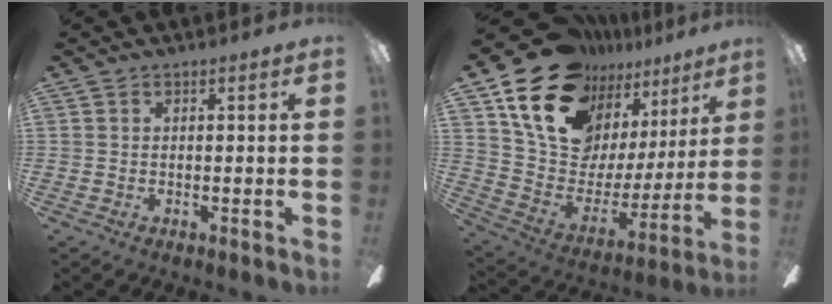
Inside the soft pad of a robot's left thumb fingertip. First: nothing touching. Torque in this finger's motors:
{"motor_torque": [0.87, 0.54, 1.38, -1.39, 0.39]}